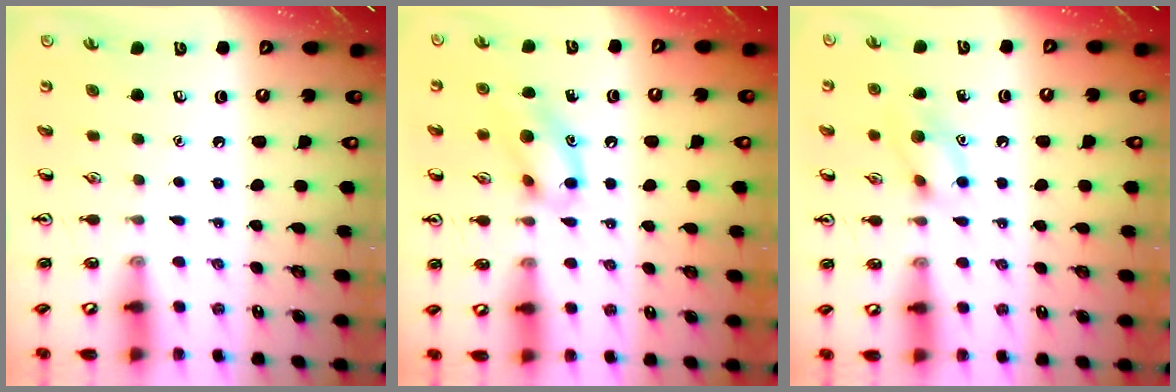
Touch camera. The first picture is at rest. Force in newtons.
{"total": 11.1, "press": 10.9, "slide": 1.9}
{"total": 9.4, "press": 9.4, "slide": 0.9}